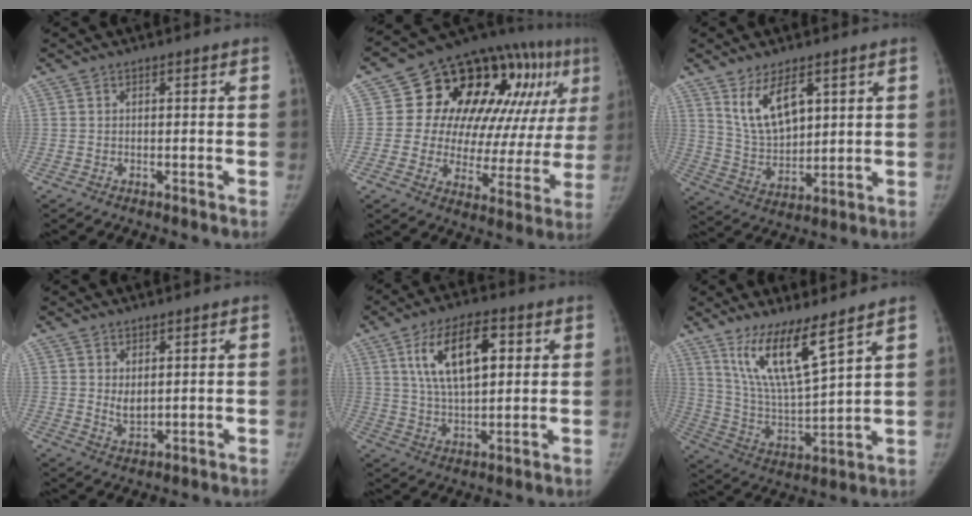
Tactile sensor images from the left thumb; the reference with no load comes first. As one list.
[{"total": 26.6, "force": [9.5, 14.0, 20.6], "torque": [-0.246, 0.021, 0.144]}, {"total": 10.5, "force": [5.4, 5.1, 7.5], "torque": [-0.116, -0.034, 0.114]}, {"total": 3.4, "force": [1.2, 2.1, 2.3], "torque": [-0.030, -0.016, 0.030]}, {"total": 14.4, "force": [4.9, 6.7, 11.8], "torque": [-0.192, -0.007, 0.090]}, {"total": 14.2, "force": [9.3, 2.5, 10.4], "torque": [-0.185, -0.064, 0.193]}]